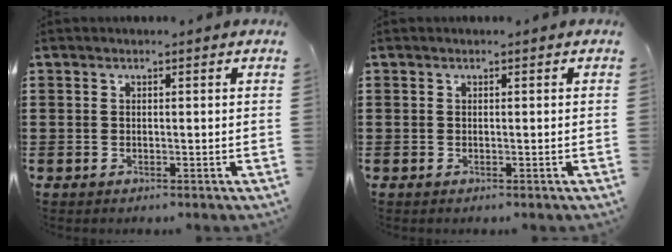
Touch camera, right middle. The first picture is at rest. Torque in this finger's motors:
{"motor_torque": [0.00, 0.00, 0.00, 0.00]}